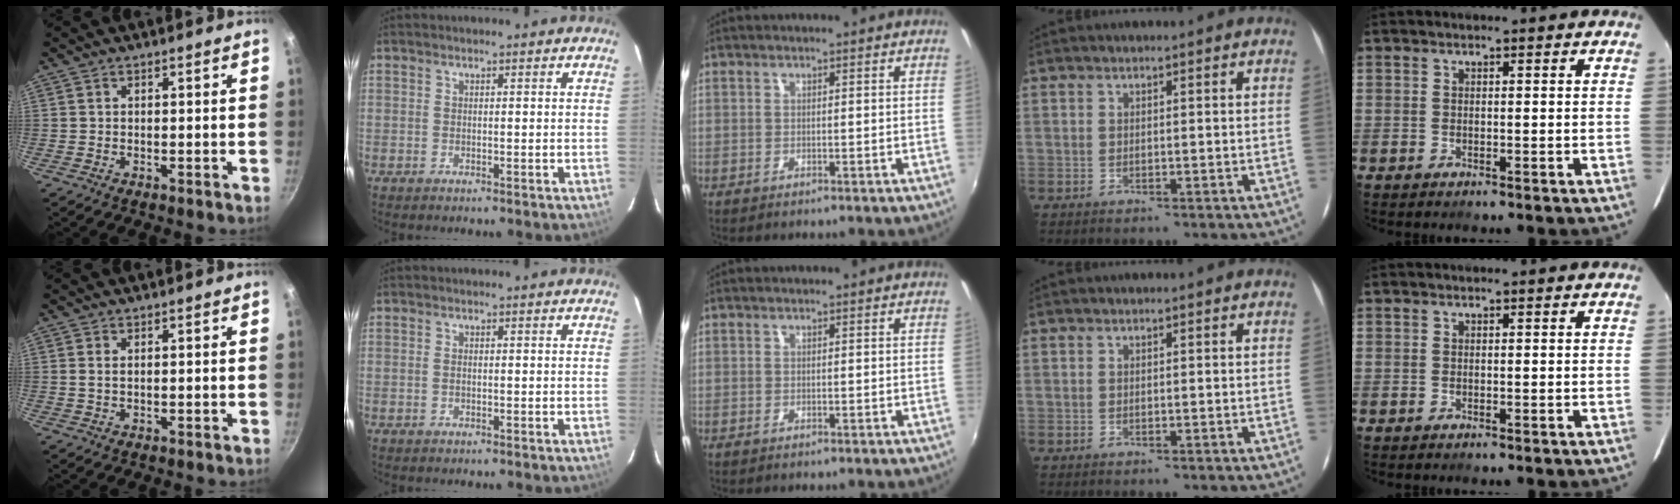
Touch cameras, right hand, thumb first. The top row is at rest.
{"thumb": {"total": 1.2, "force": [0.3, 0.6, 1.0], "torque": [-0.020, 0.000, 0.005]}, "index": {"total": 0.7, "force": [-0.1, 0.3, 0.6], "torque": [-0.013, 0.002, -0.003]}}